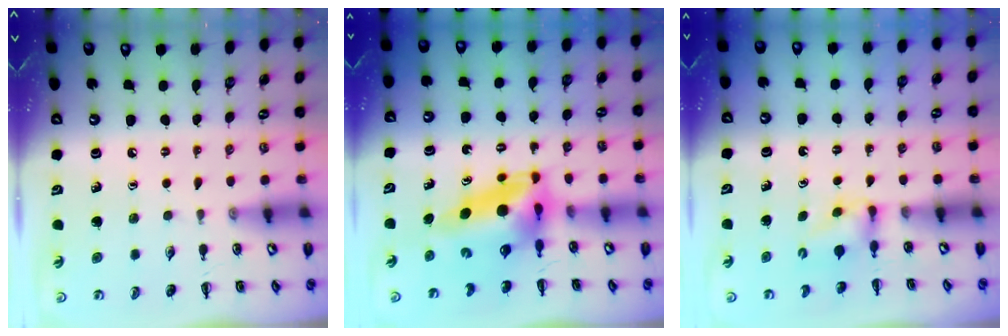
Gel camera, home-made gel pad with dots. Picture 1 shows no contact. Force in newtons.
{"total": 8.6, "press": 8.3, "slide": 2.4}
{"total": 2.8, "press": 2.5, "slide": 1.3}